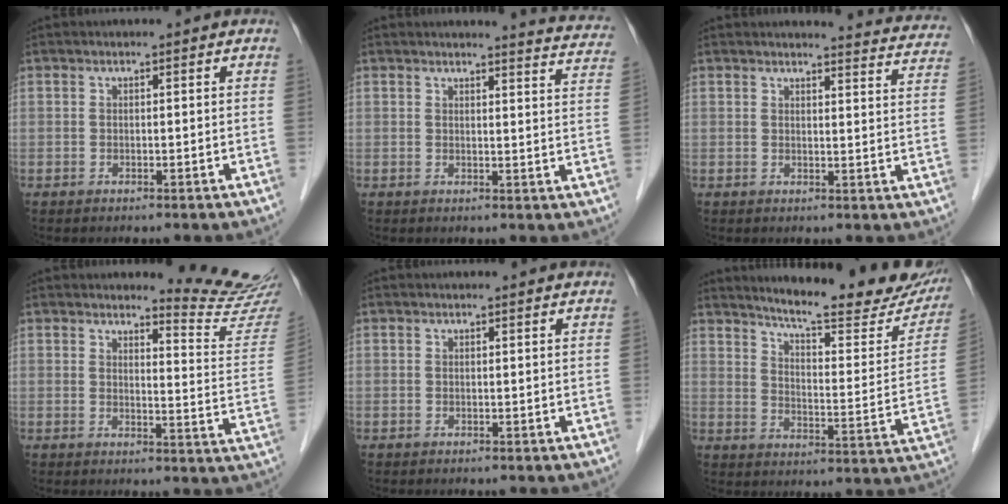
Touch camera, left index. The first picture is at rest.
{"total": 9.4, "force": [9.3, 0.0, 1.3], "torque": [-0.002, -0.066, 0.075]}
{"total": 11.5, "force": [11.4, 0.6, 1.4], "torque": [0.008, -0.066, 0.096]}
{"total": 10.0, "force": [9.9, -1.1, 0.9], "torque": [-0.011, -0.102, 0.106]}
{"total": 1.2, "force": [1.2, 0.0, 0.3], "torque": [-0.011, 0.006, 0.013]}
{"total": 22.1, "force": [19.5, 3.2, 10.0], "torque": [-0.134, -0.057, 0.243]}